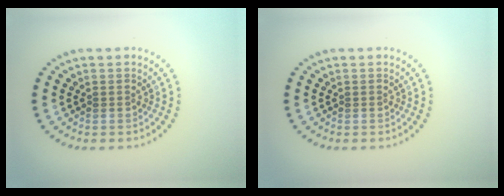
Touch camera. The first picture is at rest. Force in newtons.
{"total": 0.0}